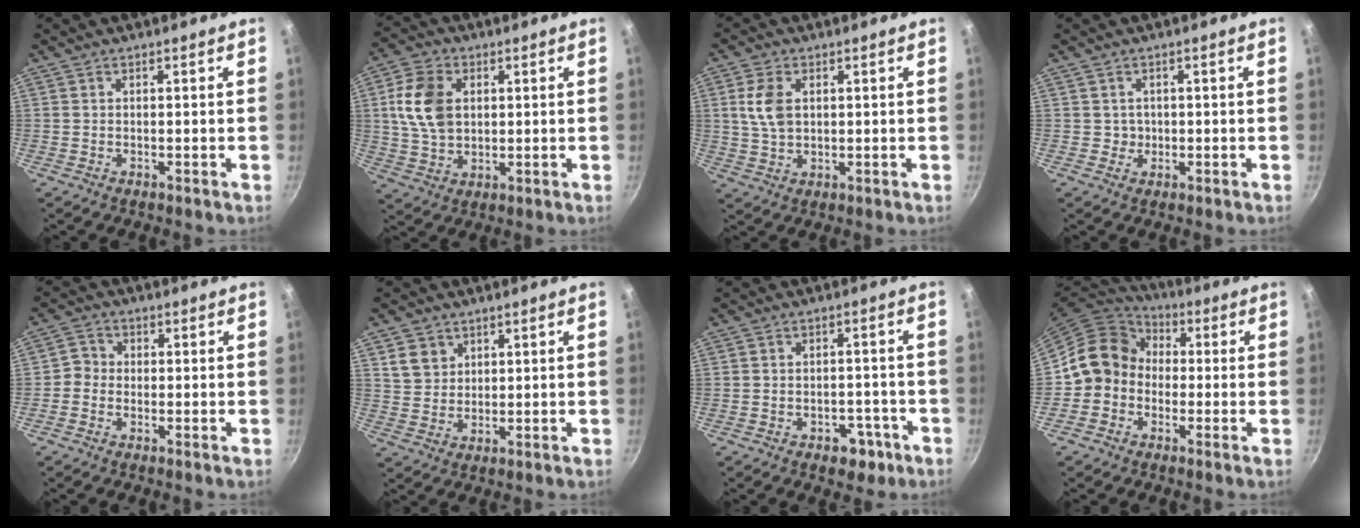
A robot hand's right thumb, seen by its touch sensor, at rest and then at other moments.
{"total": 11.4, "force": [2.2, 7.9, 7.9], "torque": [-0.137, 0.001, 0.041]}
{"total": 6.9, "force": [1.6, 4.5, 5.1], "torque": [-0.096, -0.001, 0.032]}
{"total": 1.6, "force": [0.1, 1.6, 0.2], "torque": [0.010, -0.003, 0.000]}
{"total": 3.0, "force": [-0.7, 2.7, 0.9], "torque": [-0.005, 0.012, -0.027]}
{"total": 5.2, "force": [2.4, 4.2, 1.8], "torque": [-0.012, -0.002, 0.051]}
{"total": 5.8, "force": [-3.1, 3.8, 3.0], "torque": [-0.016, 0.026, -0.029]}
{"total": 11.0, "force": [-0.8, 9.8, 5.0], "torque": [-0.049, 0.034, -0.036]}